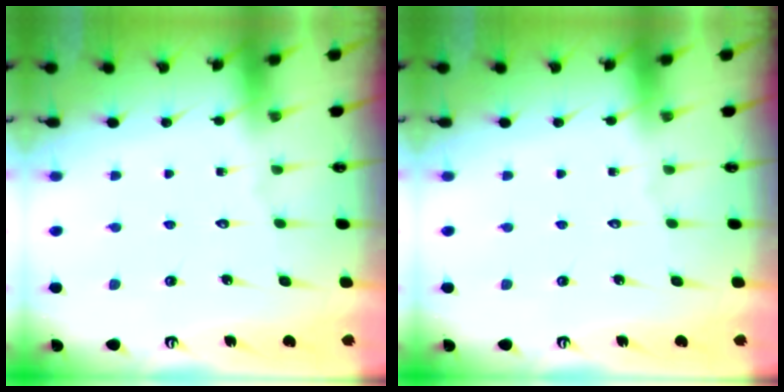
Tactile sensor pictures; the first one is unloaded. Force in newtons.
{"total": 0.0}